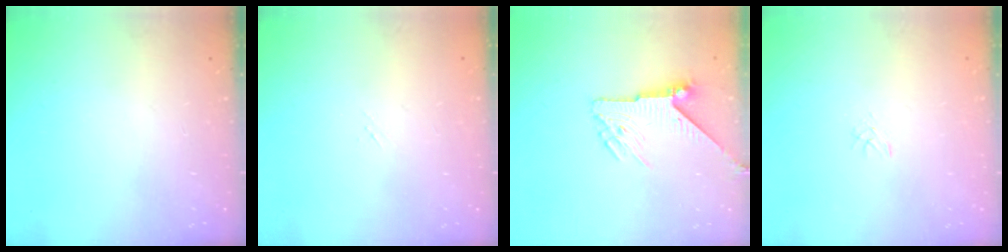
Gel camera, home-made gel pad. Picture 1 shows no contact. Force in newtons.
{"total": 1.7, "press": 1.6, "slide": 0.2}
{"total": 6.2, "press": 6.2, "slide": 0.2}
{"total": 1.1, "press": 1.1, "slide": 0.1}